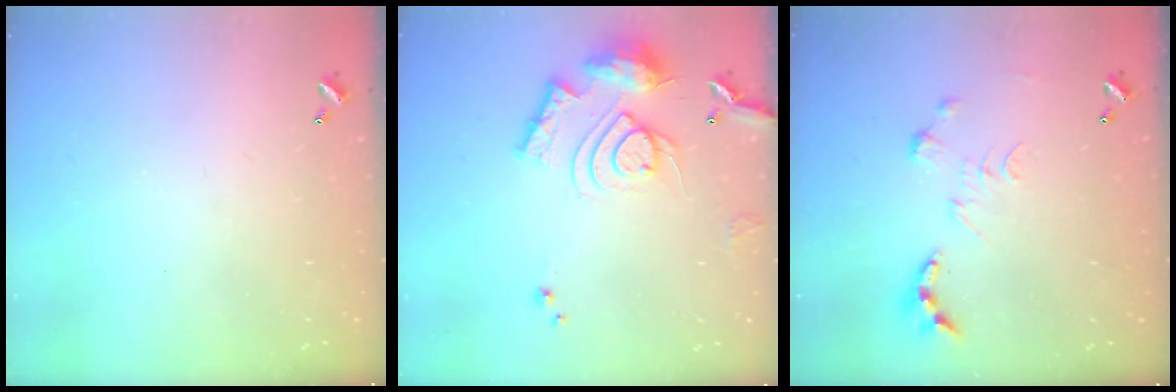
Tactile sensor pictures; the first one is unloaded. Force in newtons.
{"total": 14.4, "press": 14.3, "slide": 1.6}
{"total": 0.0}